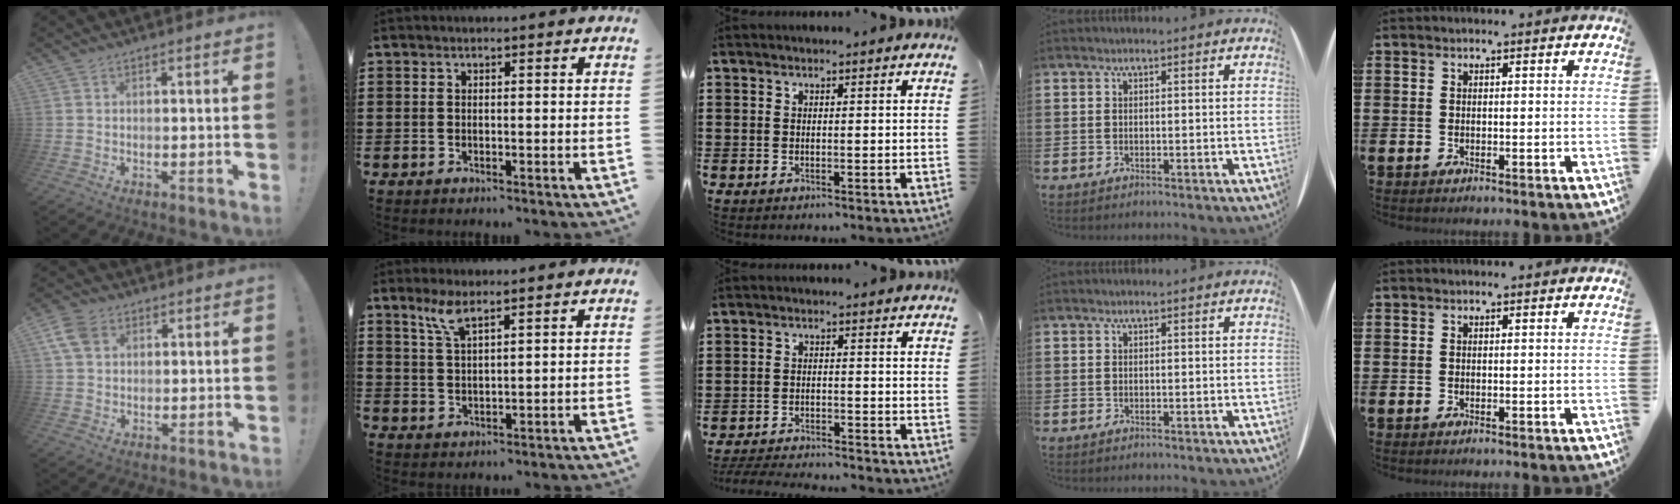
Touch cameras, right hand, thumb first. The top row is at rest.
{"thumb": {"total": 7.7, "force": [2.8, 5.7, 4.5], "torque": [-0.087, 0.005, 0.058]}, "index": {"total": 4.2, "force": [2.9, 1.0, 2.9], "torque": [-0.065, 0.003, 0.051]}, "middle": {"total": 3.7, "force": [-3.7, 0.2, 0.5], "torque": [-0.017, -0.003, -0.079]}}